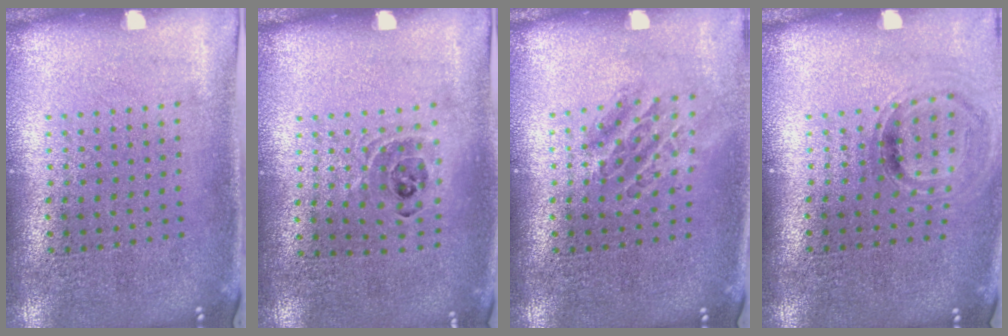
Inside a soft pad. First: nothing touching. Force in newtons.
{"total": 0.9, "press": 0.9, "slide": 0.1}
{"total": 1.3, "press": 1.0, "slide": 0.7}
{"total": 0.9, "press": 0.9, "slide": 0.2}